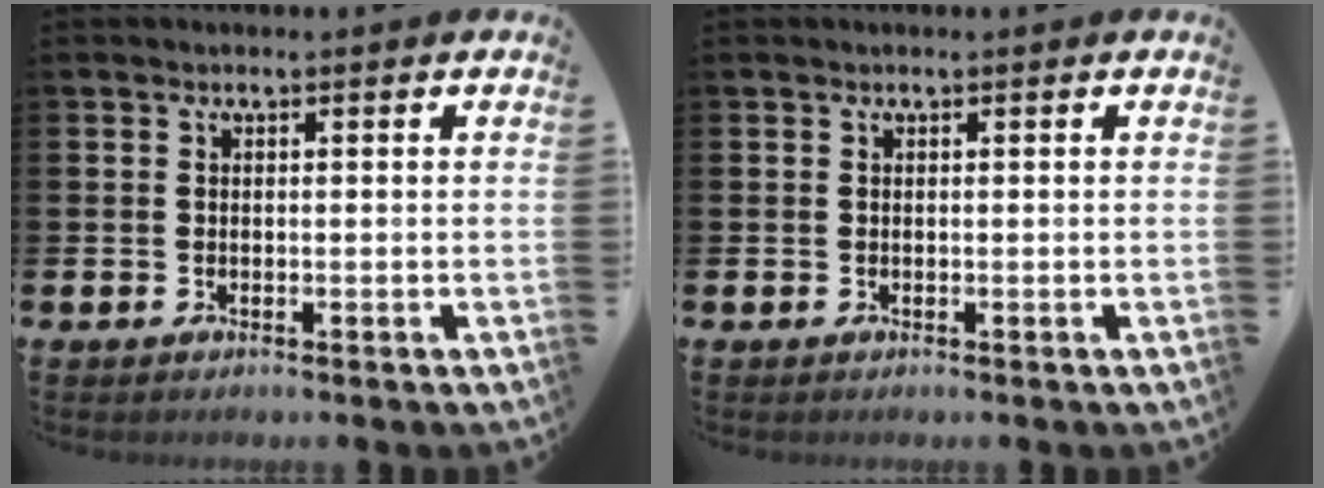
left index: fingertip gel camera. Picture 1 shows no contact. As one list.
[{"total": 0.0}]